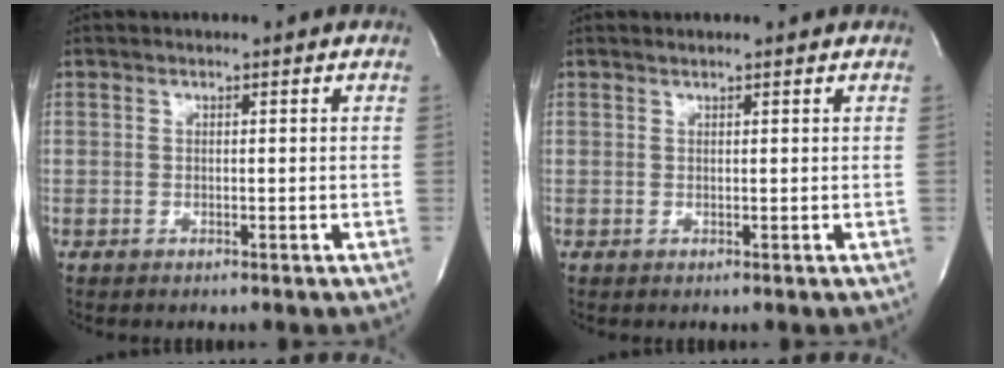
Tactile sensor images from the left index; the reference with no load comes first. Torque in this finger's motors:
{"motor_torque": [-0.01, -0.04, -0.02, 0.02]}